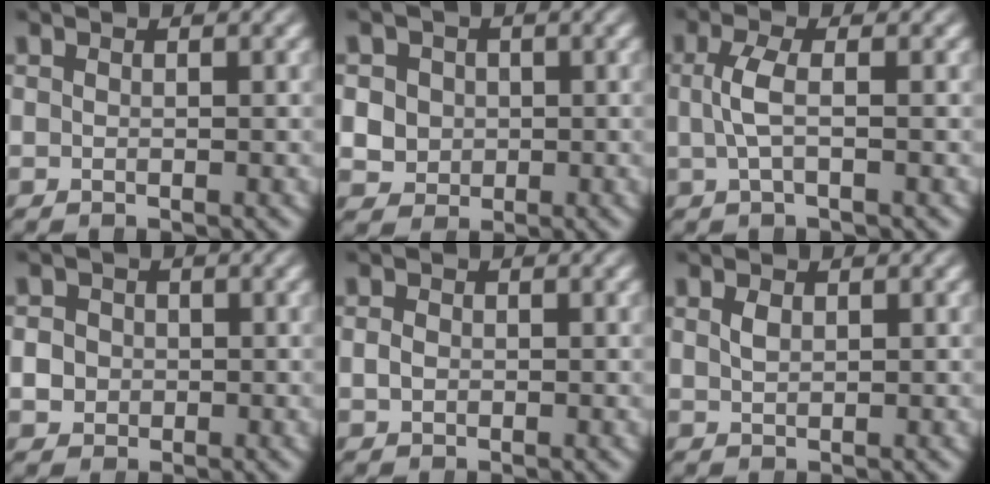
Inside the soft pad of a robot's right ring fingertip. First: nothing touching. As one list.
[{"total": 5.7, "force": [-0.1, 5.4, 1.9], "torque": [-0.042, -0.014, 0.004]}, {"total": 2.3, "force": [-0.1, 0.7, 2.2], "torque": [-0.054, 0.001, 0.000]}, {"total": 2.7, "force": [-0.4, 2.6, 0.6], "torque": [-0.017, -0.008, -0.003]}, {"total": 0.8, "force": [-0.3, 0.7, 0.3], "torque": [-0.011, -0.007, -0.001]}, {"total": 0.7, "force": [0.3, 0.4, 0.5], "torque": [-0.012, -0.007, 0.015]}]